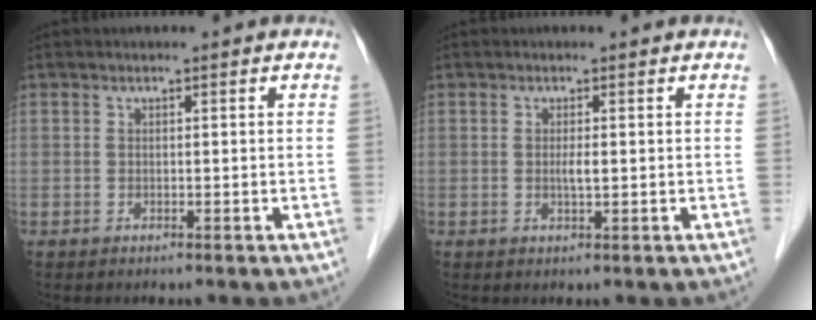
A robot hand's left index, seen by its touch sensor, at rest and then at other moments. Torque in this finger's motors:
{"motor_torque": [0.44, 0.32, 0.02, 0.05]}